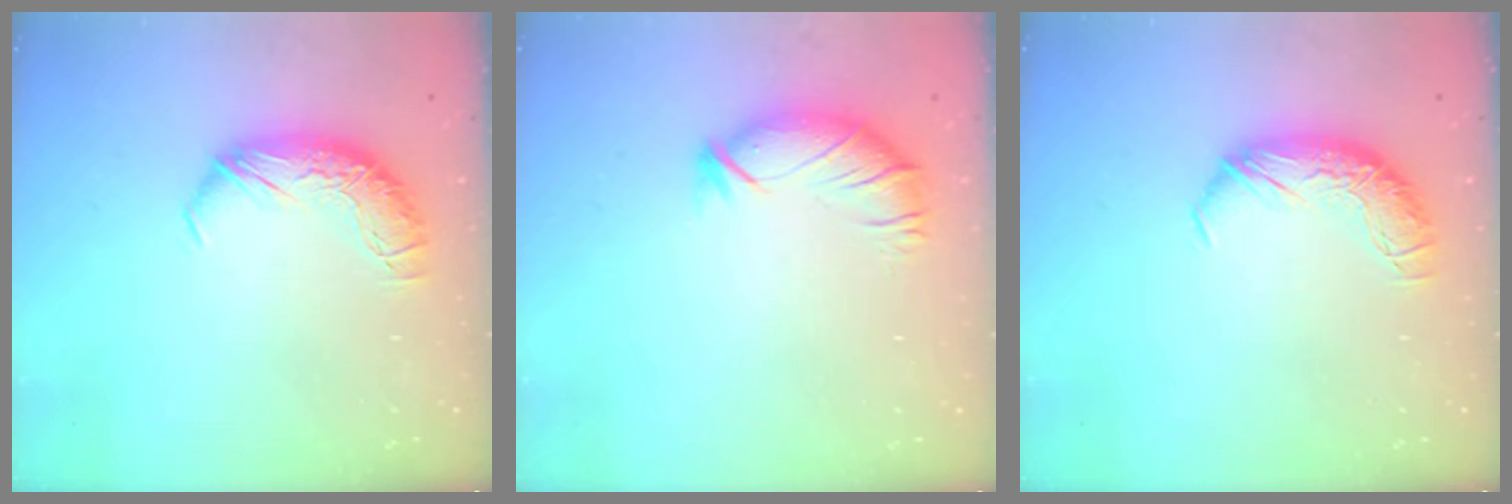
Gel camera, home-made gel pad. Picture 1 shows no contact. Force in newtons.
{"total": 3.1, "press": 2.4, "slide": 1.9}
{"total": 0.0}